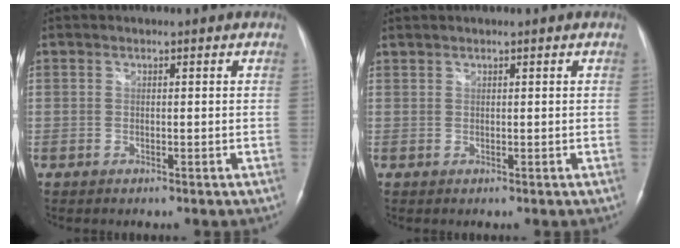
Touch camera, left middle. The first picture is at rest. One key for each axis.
{"total": 0.5, "fx": 0.5, "fy": 0.0, "fz": 0.0, "tx": -0.006, "ty": 0.007, "tz": 0.014}